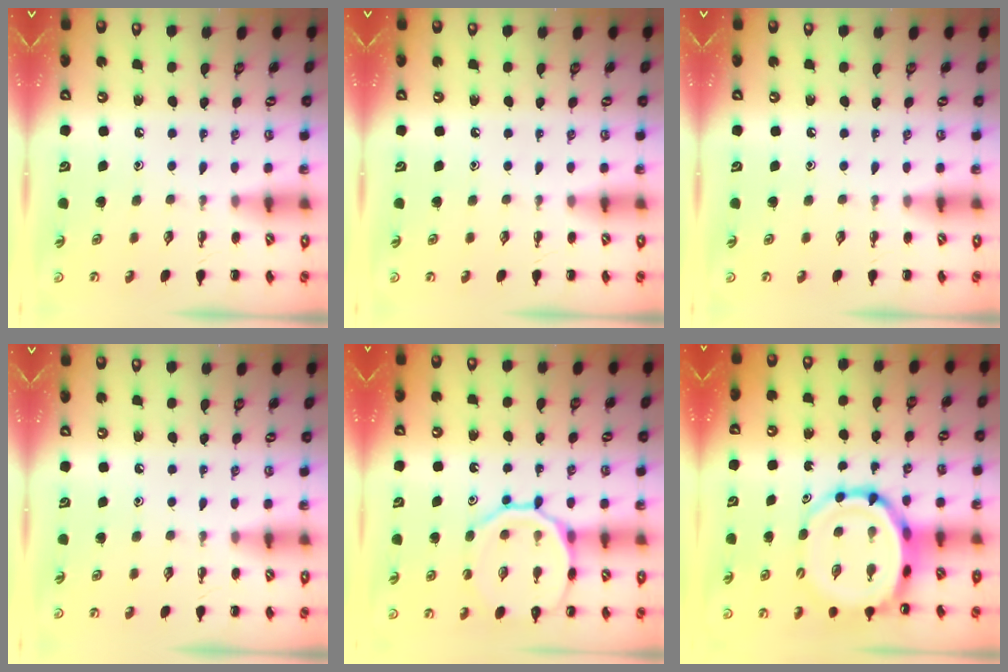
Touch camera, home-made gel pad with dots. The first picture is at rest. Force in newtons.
{"total": 0.0}
{"total": 0.0}
{"total": 0.0}
{"total": 14.6, "press": 14.4, "slide": 2.1}
{"total": 11.5, "press": 11.1, "slide": 3.0}